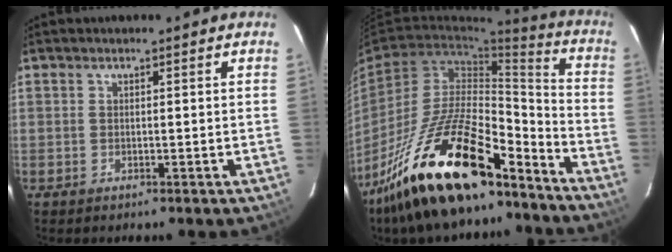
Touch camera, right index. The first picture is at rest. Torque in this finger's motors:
{"motor_torque": [2.02, -0.12, 1.05, 0.21]}